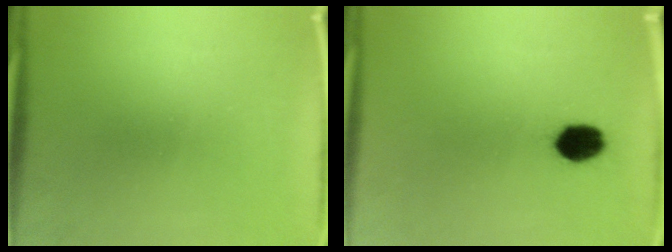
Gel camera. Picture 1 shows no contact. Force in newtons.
{"total": 5.8}